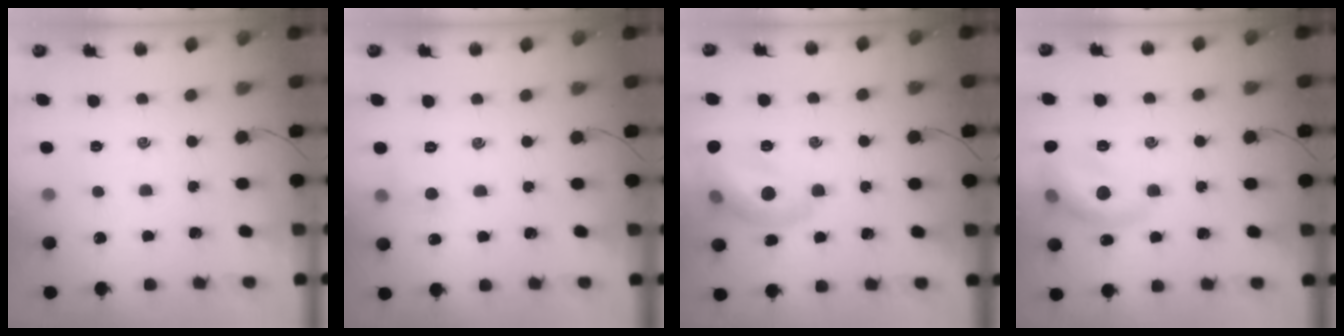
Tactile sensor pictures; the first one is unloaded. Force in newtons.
{"total": 5.2, "press": 4.9, "slide": 1.7}
{"total": 13.9, "press": 13.8, "slide": 1.0}
{"total": 13.2, "press": 13.2, "slide": 1.3}